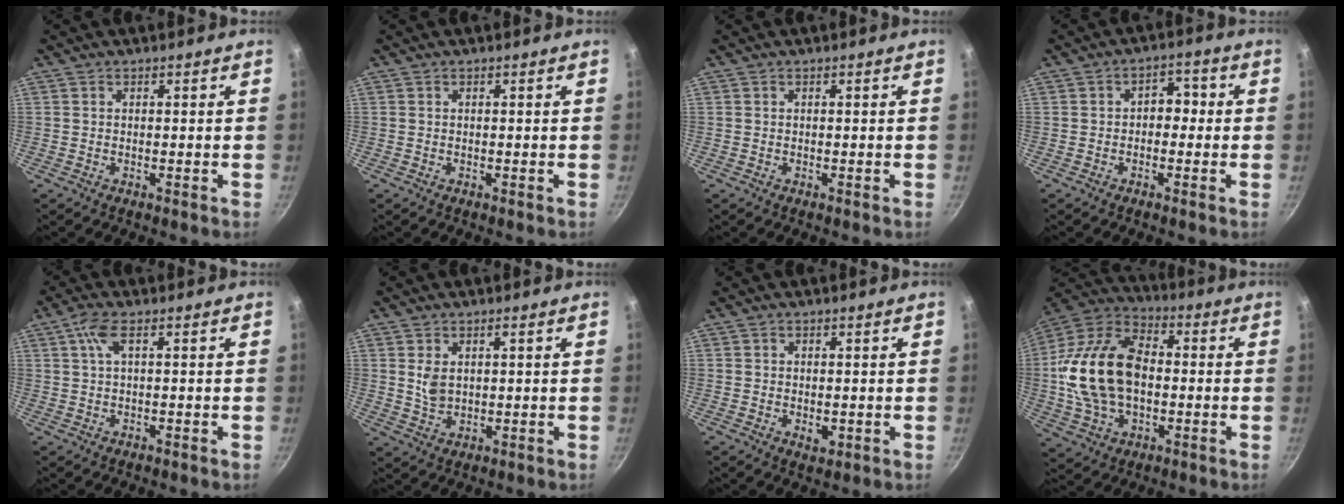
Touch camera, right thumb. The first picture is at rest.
{"total": 0.0}
{"total": 0.0}
{"total": 4.1, "force": [-0.3, 3.1, 2.7], "torque": [-0.004, 0.014, -0.013]}
{"total": 3.5, "force": [0.6, 0.9, 3.3], "torque": [-0.072, 0.007, 0.015]}
{"total": 4.0, "force": [1.0, 2.6, 3.0], "torque": [-0.050, -0.006, 0.026]}
{"total": 2.7, "force": [-0.5, 1.9, 1.9], "torque": [-0.027, -0.003, -0.005]}
{"total": 20.7, "force": [-0.6, 13.7, 15.6], "torque": [-0.278, 0.035, -0.016]}